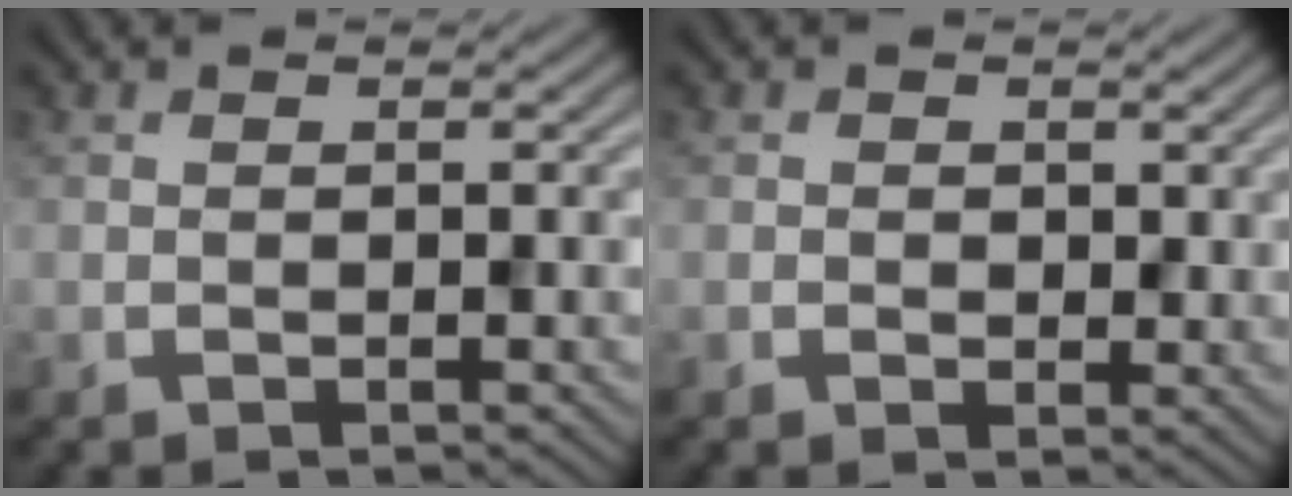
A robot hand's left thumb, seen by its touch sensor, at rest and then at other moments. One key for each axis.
{"total": 1.4, "fx": 0.3, "fy": 1.3, "fz": 0.5, "tx": -0.012, "ty": -0.008, "tz": 0.001}